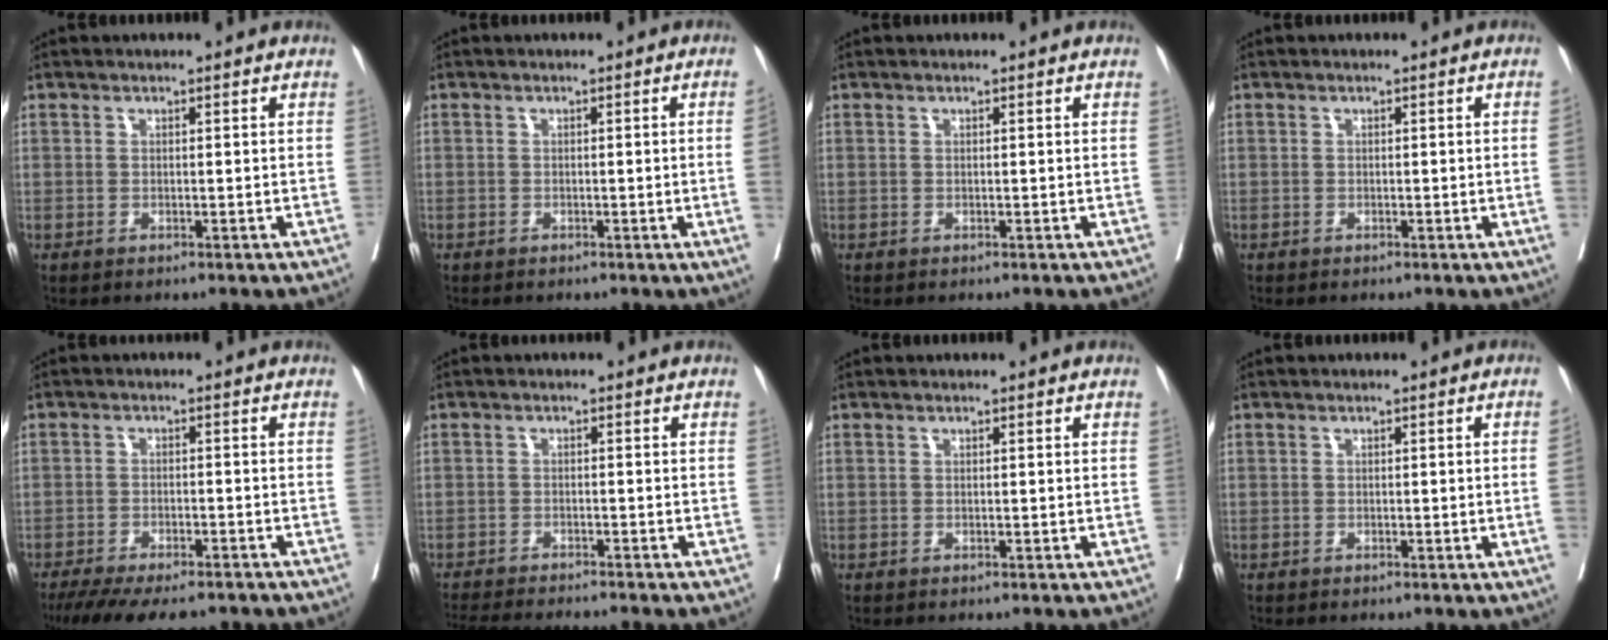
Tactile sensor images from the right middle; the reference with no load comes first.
{"total": 1.7, "force": [-0.3, -0.7, 1.5], "torque": [-0.016, -0.002, -0.005]}
{"total": 0.0}
{"total": 1.0, "force": [-0.1, -0.3, 0.9], "torque": [-0.011, -0.001, 0.000]}
{"total": 12.4, "force": [-10.1, 4.1, 5.8], "torque": [-0.094, -0.012, -0.146]}
{"total": 9.7, "force": [-8.9, -0.3, 3.8], "torque": [-0.046, -0.017, -0.136]}
{"total": 0.0}
{"total": 1.4, "force": [-0.2, -0.4, 1.4], "torque": [-0.016, -0.002, -0.002]}